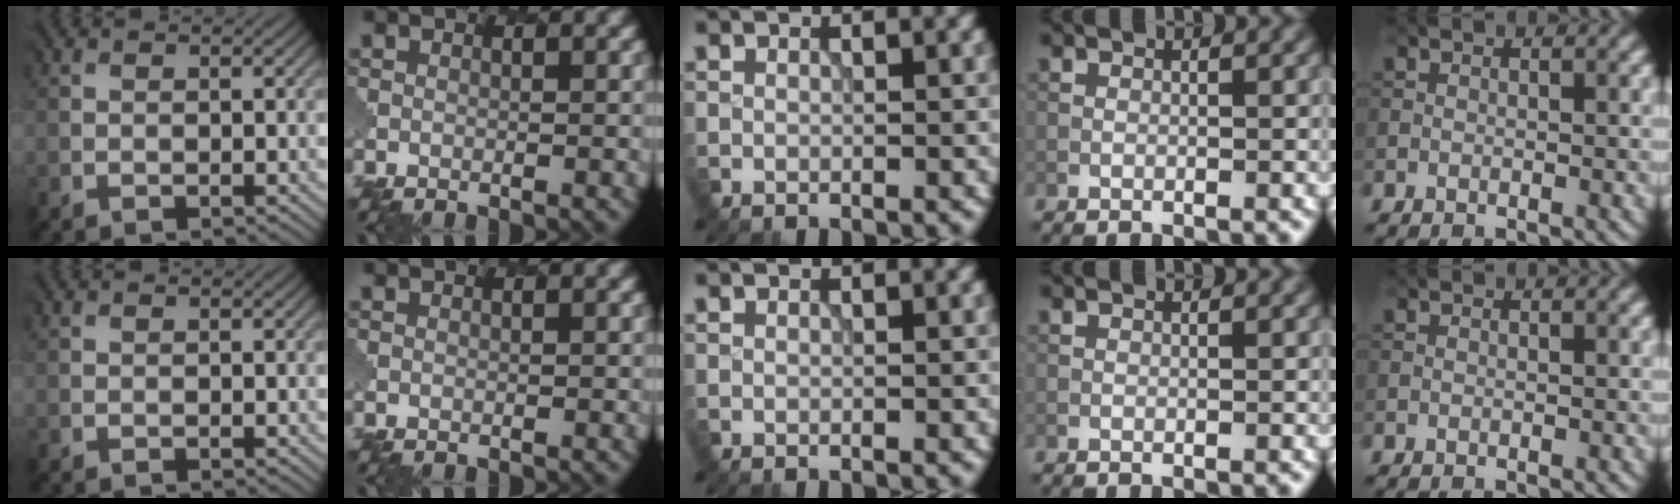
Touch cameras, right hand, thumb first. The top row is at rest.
{}